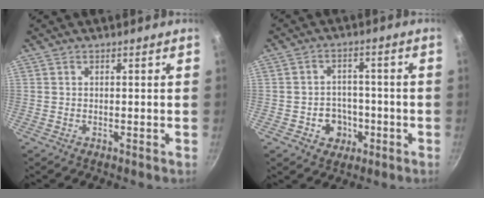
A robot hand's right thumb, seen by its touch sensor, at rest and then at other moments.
{"total": 6.5, "force": [-2.3, 5.5, 2.6], "torque": [-0.010, 0.023, -0.028]}